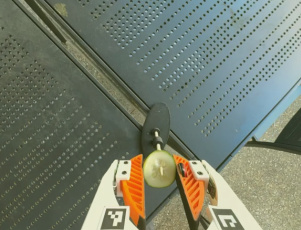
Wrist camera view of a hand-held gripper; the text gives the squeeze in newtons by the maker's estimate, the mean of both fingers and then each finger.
{"total": 7.9, "left": 7.3, "right": 8.5}